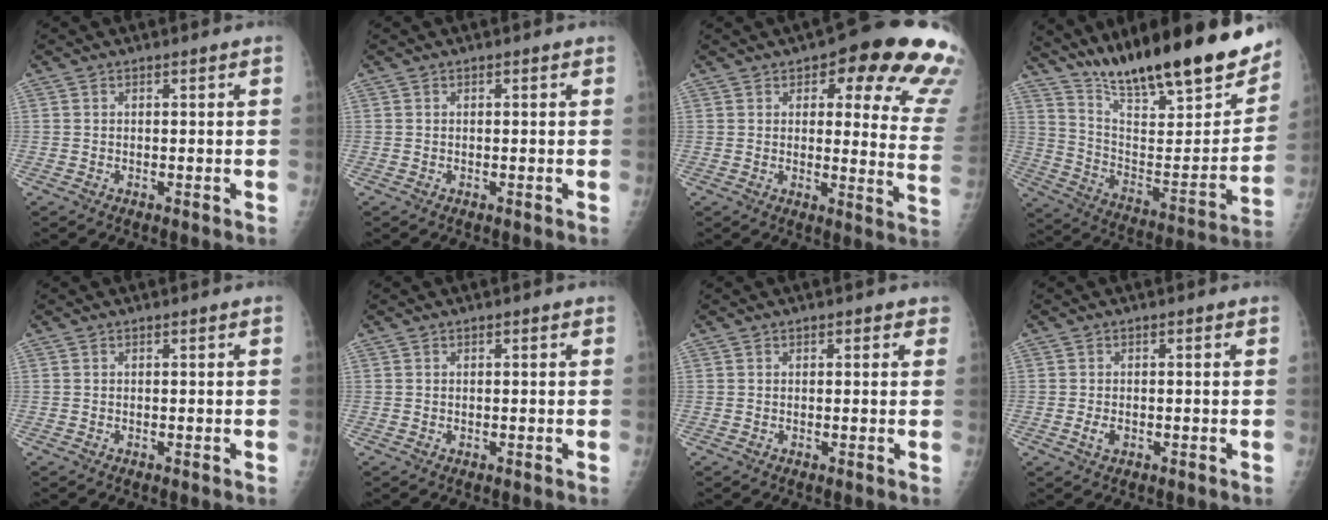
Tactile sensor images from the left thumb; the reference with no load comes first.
{"total": 0.0}
{"total": 19.6, "force": [12.0, 6.4, 14.0], "torque": [-0.115, -0.056, 0.126]}
{"total": 28.4, "force": [21.6, 6.6, 17.2], "torque": [-0.240, -0.089, 0.334]}
{"total": 0.0}
{"total": 0.0}
{"total": 1.7, "force": [1.0, 1.1, 0.8], "torque": [0.010, 0.000, 0.006]}
{"total": 2.1, "force": [-0.6, 1.4, 1.5], "torque": [-0.025, 0.000, -0.010]}